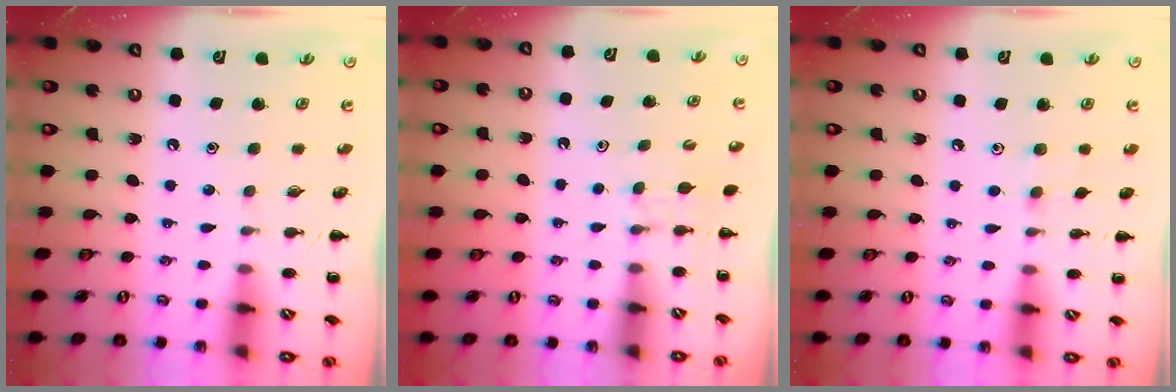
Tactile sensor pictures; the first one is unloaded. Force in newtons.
{"total": 2.9, "press": 2.7, "slide": 1.1}
{"total": 4.6, "press": 4.4, "slide": 1.5}